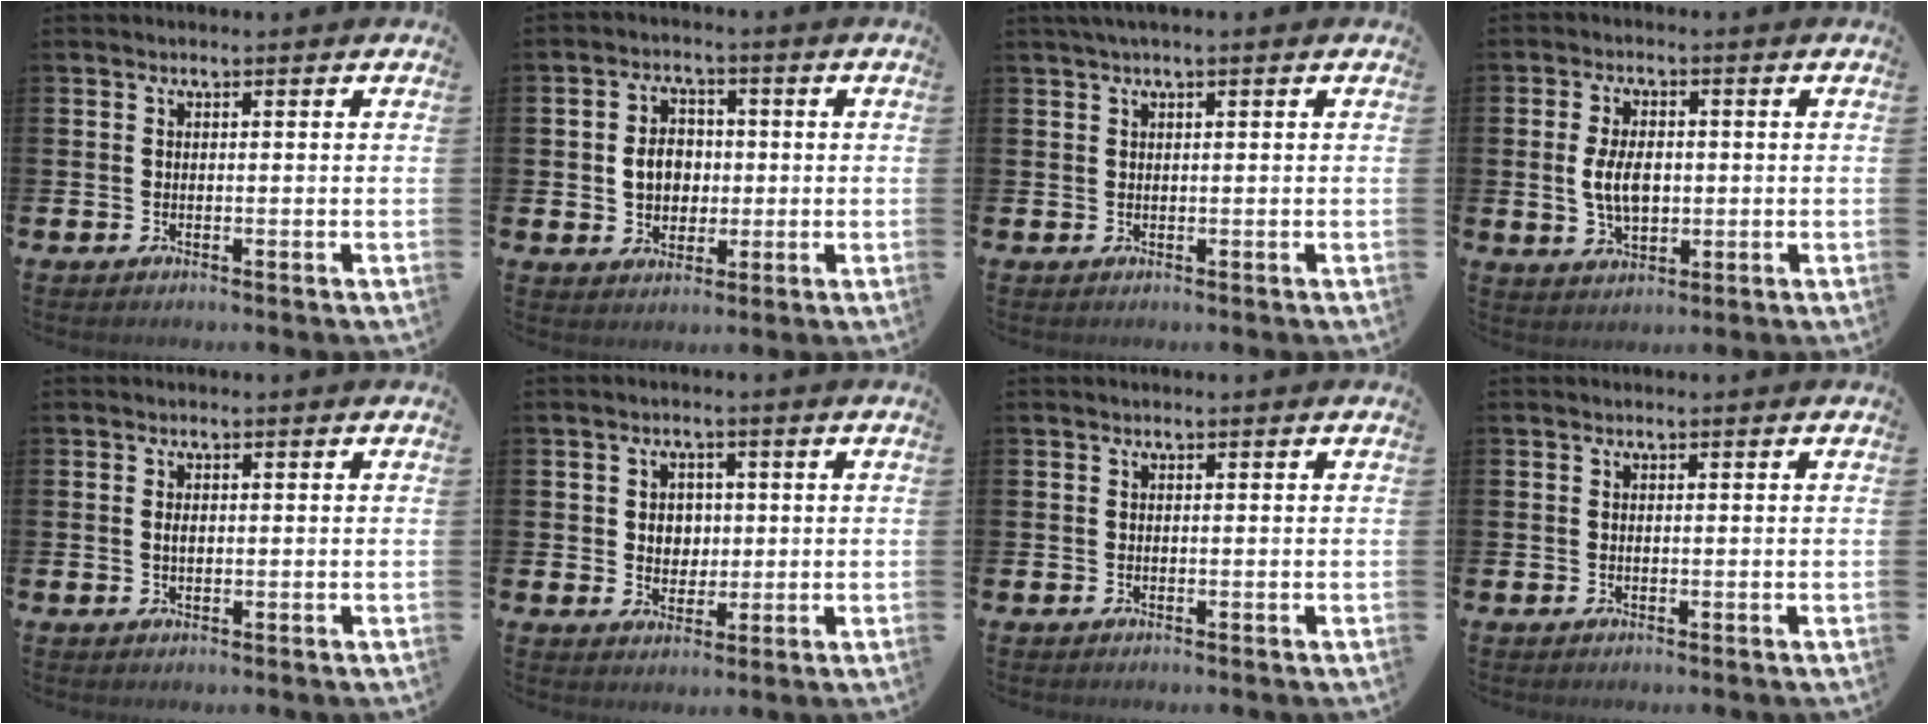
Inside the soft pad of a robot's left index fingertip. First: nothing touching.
{"total": 5.1, "force": [0.1, 4.3, 2.7], "torque": [-0.042, 0.006, -0.007]}
{"total": 1.3, "force": [0.9, 0.0, 0.8], "torque": [-0.024, 0.006, 0.019]}
{"total": 5.6, "force": [0.3, 3.3, 4.5], "torque": [-0.074, 0.000, -0.002]}
{"total": 1.1, "force": [0.2, 0.6, 0.8], "torque": [-0.003, 0.000, -0.002]}
{"total": 3.3, "force": [0.8, 3.0, 1.3], "torque": [-0.013, 0.005, 0.007]}
{"total": 0.0}
{"total": 0.0}